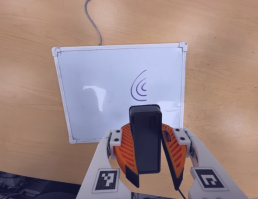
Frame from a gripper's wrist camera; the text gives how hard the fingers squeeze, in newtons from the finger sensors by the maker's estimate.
{"total": 10.8, "left": 10.6, "right": 11.1}